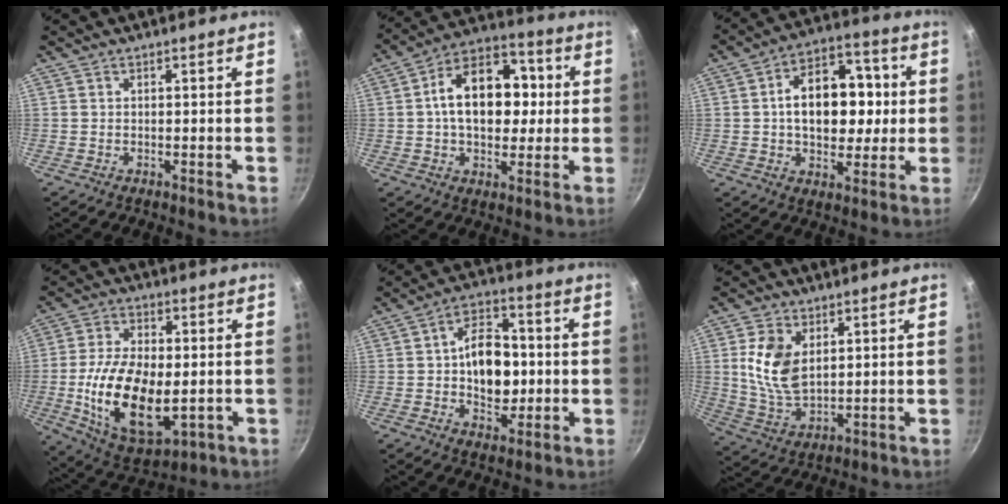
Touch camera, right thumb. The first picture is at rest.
{"total": 17.6, "force": [1.5, 11.9, 12.8], "torque": [-0.157, 0.028, 0.009]}
{"total": 16.9, "force": [1.0, 11.6, 12.3], "torque": [-0.140, 0.026, 0.007]}
{"total": 19.3, "force": [-2.1, 10.7, 15.9], "torque": [-0.283, -0.003, -0.025]}
{"total": 12.7, "force": [-0.3, 8.5, 9.5], "torque": [-0.108, 0.013, -0.013]}
{"total": 11.0, "force": [2.8, 6.9, 8.1], "torque": [-0.147, -0.022, 0.063]}